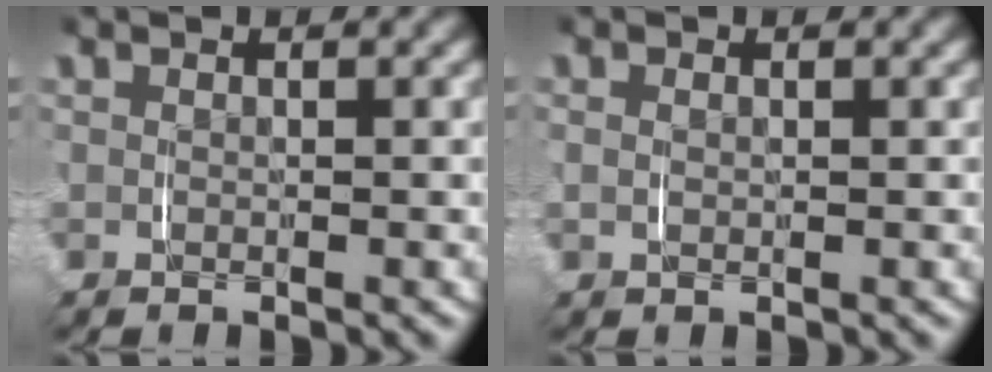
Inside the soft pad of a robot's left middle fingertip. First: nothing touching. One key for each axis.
{"total": 0.8, "fx": 0.1, "fy": 0.6, "fz": 0.5, "tx": -0.013, "ty": -0.003, "tz": 0.005}